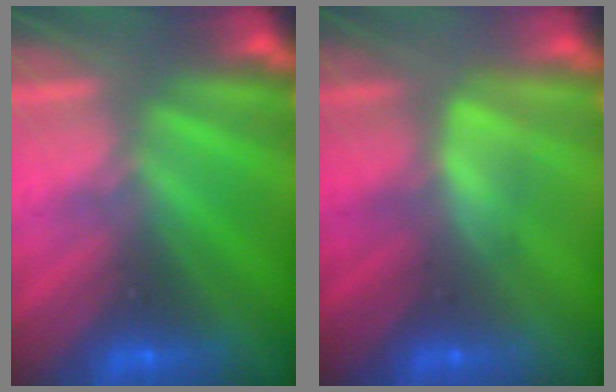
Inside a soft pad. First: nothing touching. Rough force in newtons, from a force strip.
{"total": 2.7}